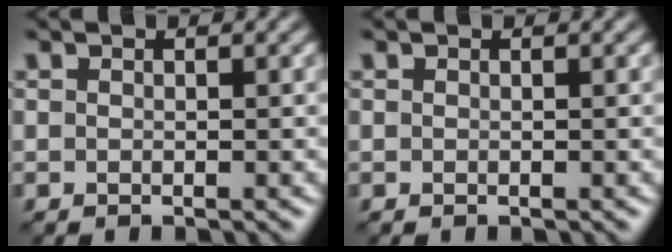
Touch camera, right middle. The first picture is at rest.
{"total": 0.0}